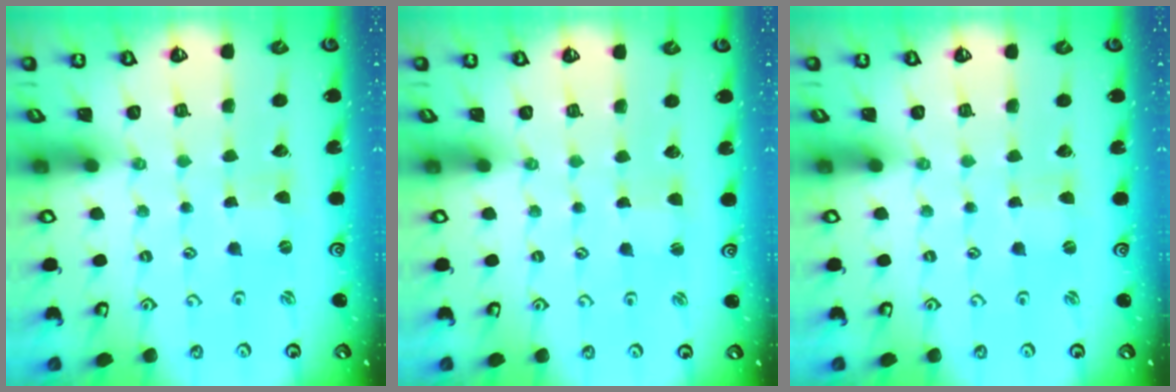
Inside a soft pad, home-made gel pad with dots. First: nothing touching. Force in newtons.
{"total": 1.5, "press": 1.4, "slide": 0.3}
{"total": 0.0}